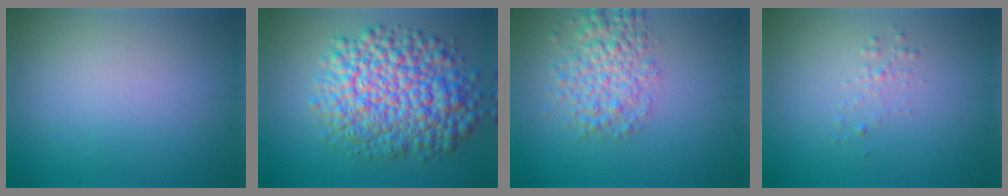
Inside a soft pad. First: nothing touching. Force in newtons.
{"total": 10.8, "press": 10.8, "slide": 0.3}
{"total": 4.2, "press": 4.2, "slide": 0.1}
{"total": 0.9, "press": 0.9, "slide": 0.0}